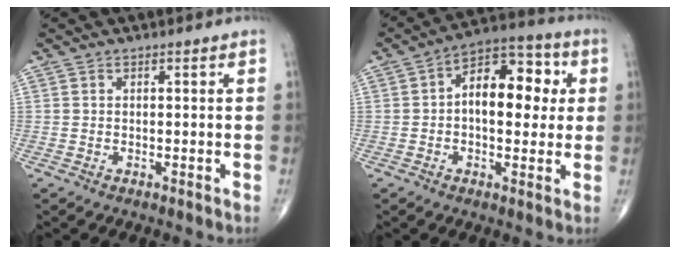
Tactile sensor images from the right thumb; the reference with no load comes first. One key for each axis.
{"total": 13.5, "fx": 1.5, "fy": 7.7, "fz": 10.9, "tx": -0.129, "ty": 0.027, "tz": 0.013}